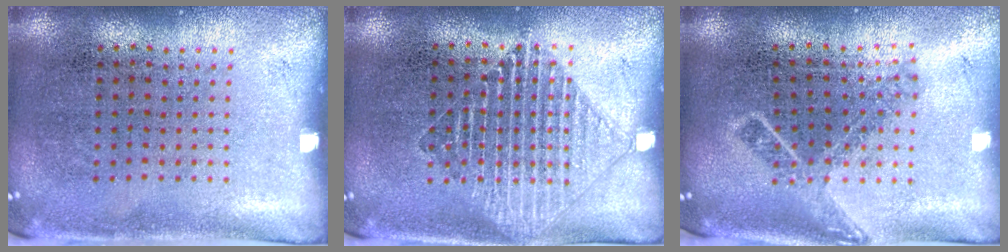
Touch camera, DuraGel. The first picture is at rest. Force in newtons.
{"total": 1.3, "press": 1.3, "slide": 0.2}
{"total": 1.8, "press": 1.3, "slide": 1.3}